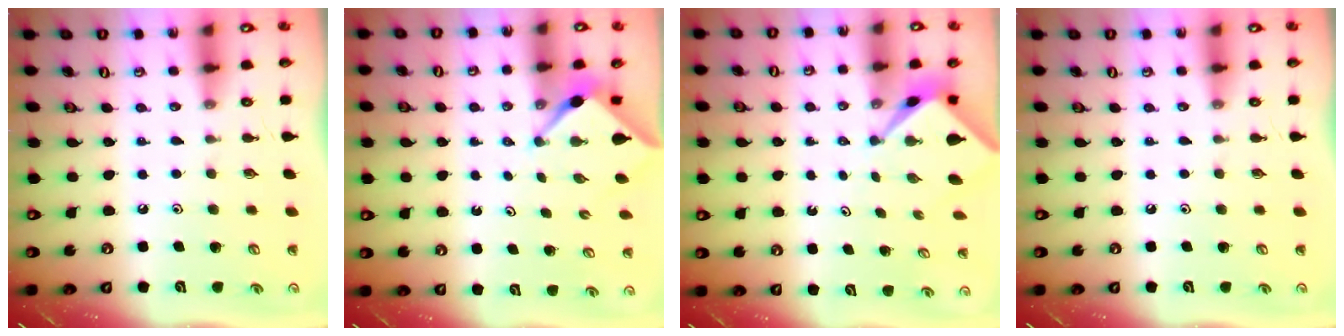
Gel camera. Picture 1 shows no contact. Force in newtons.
{"total": 3.2, "press": 3.2, "slide": 0.3}
{"total": 2.1, "press": 2.1, "slide": 0.3}
{"total": 0.0}